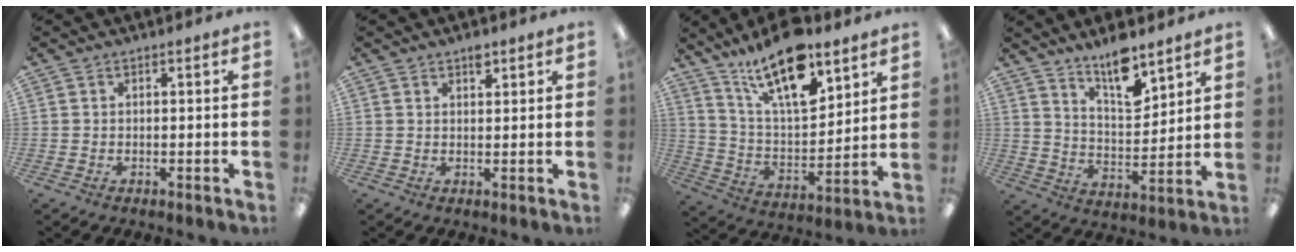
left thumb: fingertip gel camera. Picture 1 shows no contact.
{"total": 2.6, "force": [1.9, 1.2, 1.2], "torque": [-0.010, -0.006, 0.030]}
{"total": 19.8, "force": [13.5, 7.3, 12.5], "torque": [-0.219, -0.072, 0.230]}
{"total": 11.7, "force": [9.4, 3.9, 5.9], "torque": [-0.091, -0.061, 0.165]}